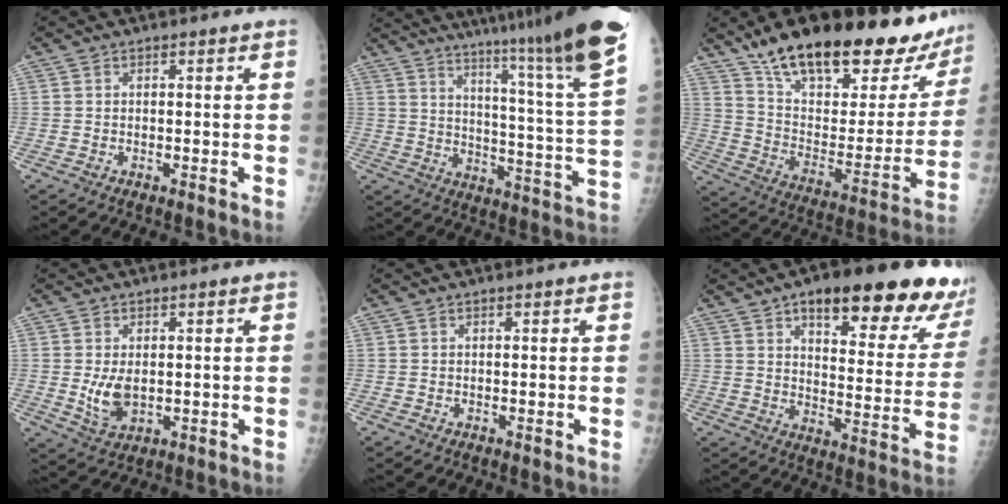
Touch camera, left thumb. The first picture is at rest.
{"total": 27.9, "force": [20.8, 0.8, 18.6], "torque": [-0.266, -0.122, 0.286]}
{"total": 32.6, "force": [23.5, 11.0, 19.7], "torque": [-0.270, -0.070, 0.354]}
{"total": 4.9, "force": [0.4, 2.8, 4.0], "torque": [-0.068, -0.014, 0.018]}
{"total": 0.6, "force": [0.5, 0.0, 0.3], "torque": [-0.008, 0.000, 0.008]}
{"total": 24.6, "force": [15.3, 7.7, 17.6], "torque": [-0.190, -0.052, 0.205]}